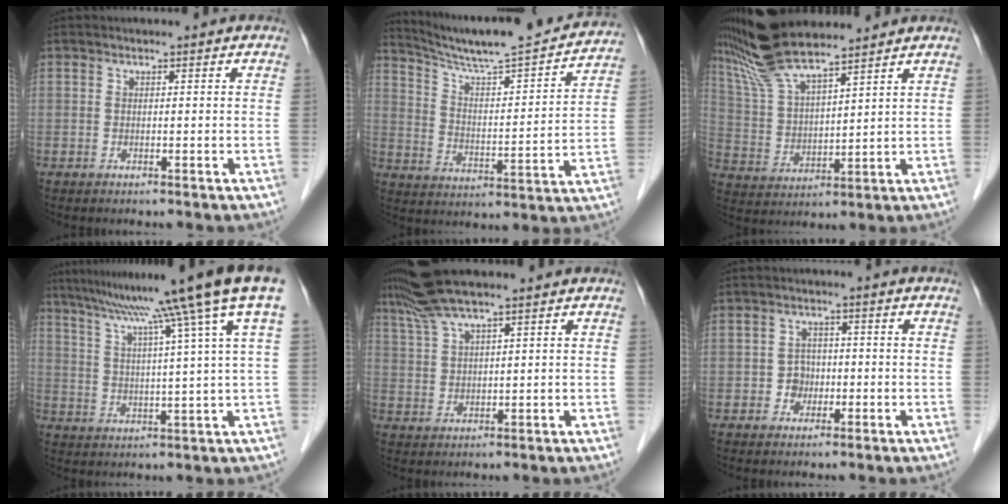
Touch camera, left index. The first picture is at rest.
{"total": 21.0, "force": [19.2, 1.5, 8.4], "torque": [-0.132, -0.018, 0.276]}
{"total": 13.1, "force": [11.0, 2.1, 6.8], "torque": [-0.145, 0.018, 0.216]}
{"total": 17.0, "force": [11.5, -2.2, 12.3], "torque": [-0.192, 0.010, 0.155]}
{"total": 7.1, "force": [5.9, 0.4, 3.9], "torque": [-0.083, 0.032, 0.114]}
{"total": 2.7, "force": [-1.0, 2.5, 0.8], "torque": [-0.010, 0.004, -0.015]}